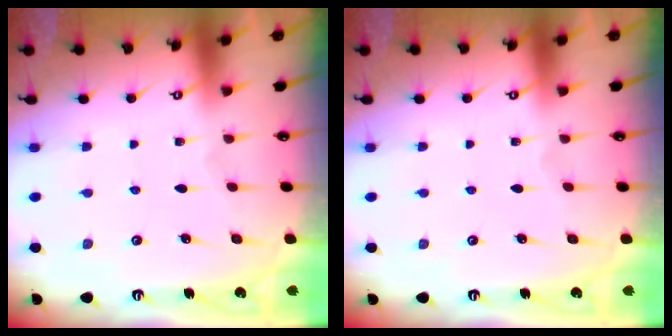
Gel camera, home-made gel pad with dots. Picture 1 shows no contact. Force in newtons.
{"total": 0.0}